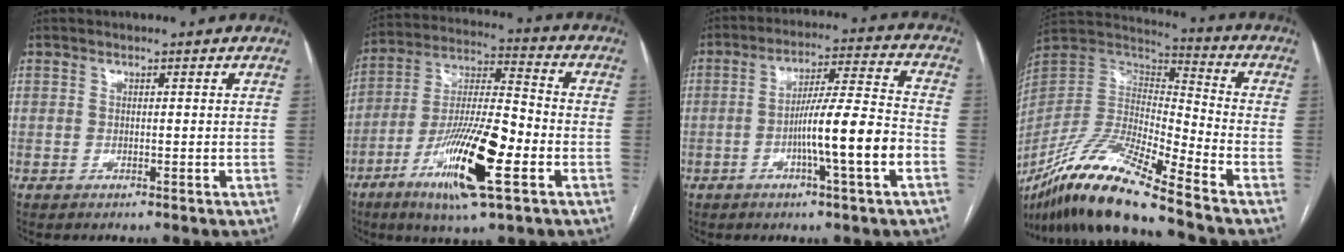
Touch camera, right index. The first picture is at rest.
{"total": 17.2, "force": [-7.0, 2.6, 15.6], "torque": [-0.297, -0.014, -0.122]}
{"total": 12.0, "force": [-3.8, -0.5, 11.4], "torque": [-0.193, 0.007, -0.065]}
{"total": 19.2, "force": [-14.1, 0.7, 13.0], "torque": [-0.274, -0.021, -0.266]}